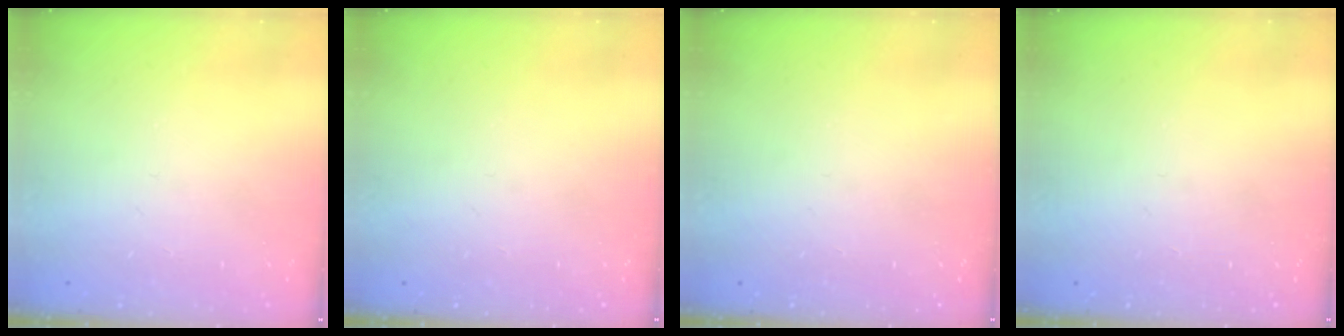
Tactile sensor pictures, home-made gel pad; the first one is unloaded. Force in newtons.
{"total": 0.0}
{"total": 0.0}
{"total": 0.0}